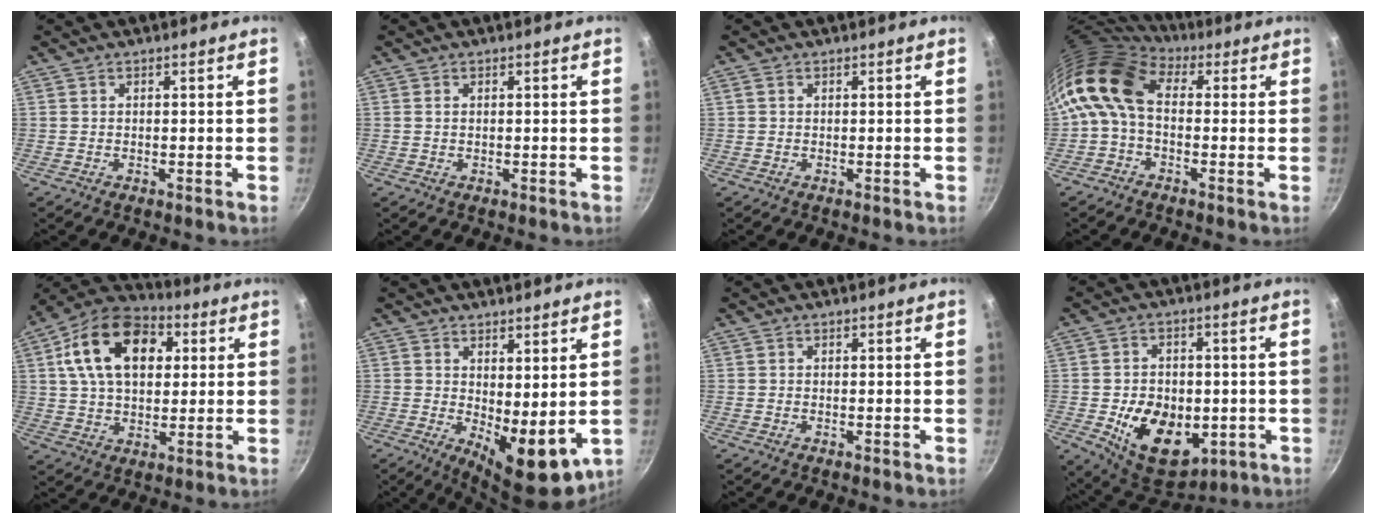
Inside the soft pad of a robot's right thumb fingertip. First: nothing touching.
{"total": 0.7, "force": [0.2, 0.4, 0.5], "torque": [-0.009, 0.002, 0.003]}
{"total": 0.7, "force": [0.2, 0.5, 0.3], "torque": [-0.006, 0.003, 0.003]}
{"total": 11.1, "force": [0.3, 7.5, 8.2], "torque": [-0.153, 0.027, -0.015]}
{"total": 16.8, "force": [4.5, 11.1, 11.8], "torque": [-0.176, 0.015, 0.061]}
{"total": 8.8, "force": [0.7, 3.9, 7.9], "torque": [-0.095, -0.022, 0.020]}
{"total": 0.0}
{"total": 16.0, "force": [-3.5, 11.1, 11.0], "torque": [-0.139, -0.001, -0.037]}